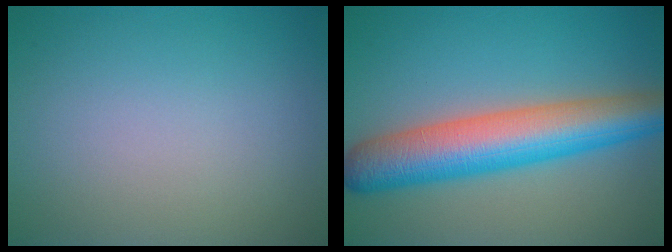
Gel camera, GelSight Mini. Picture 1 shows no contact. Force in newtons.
{"total": 8.9, "press": 8.9, "slide": 0.3}